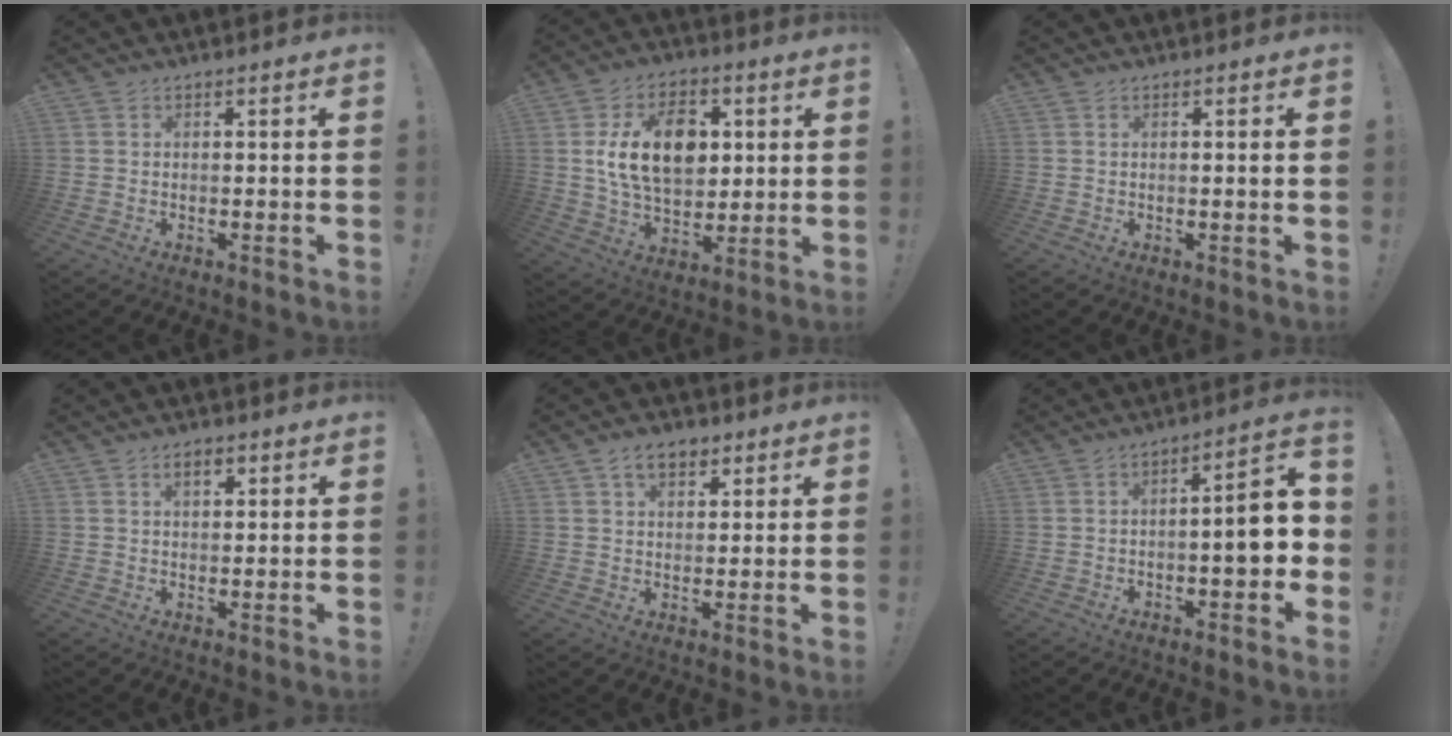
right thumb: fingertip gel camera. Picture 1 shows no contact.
{"total": 17.7, "force": [3.8, 12.3, 12.1], "torque": [-0.182, -0.003, 0.069]}
{"total": 1.1, "force": [0.3, -0.4, 1.0], "torque": [-0.013, -0.003, 0.003]}
{"total": 3.2, "force": [1.6, 1.7, 2.2], "torque": [-0.033, 0.001, 0.024]}
{"total": 6.3, "force": [3.4, 4.1, 3.5], "torque": [-0.054, -0.001, 0.062]}
{"total": 9.7, "force": [-1.6, 2.8, 9.1], "torque": [-0.118, 0.003, -0.031]}